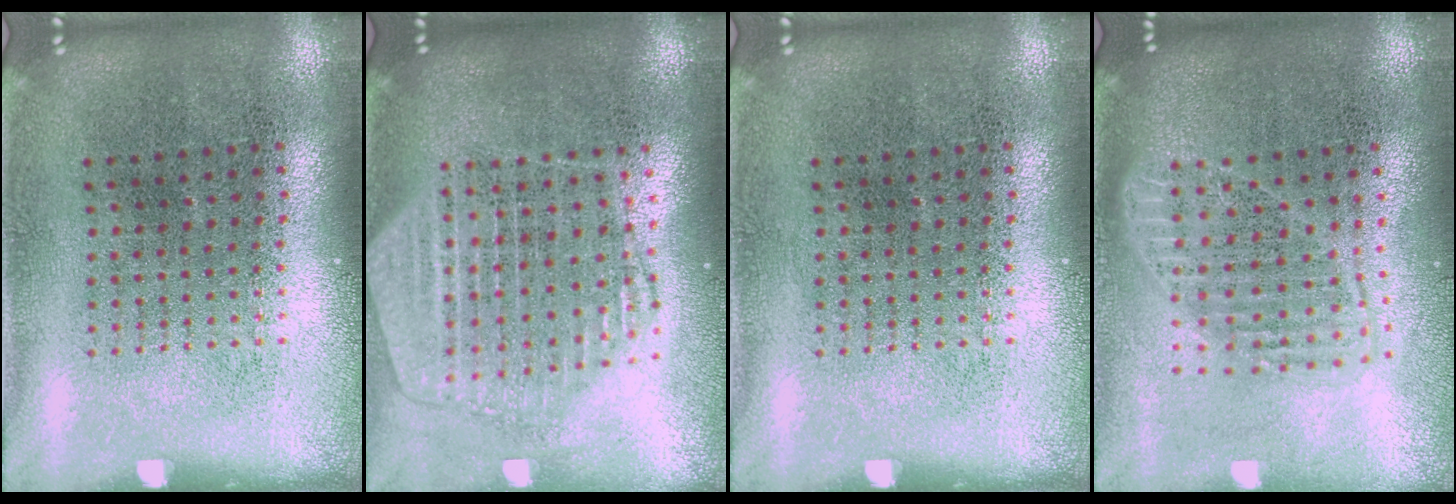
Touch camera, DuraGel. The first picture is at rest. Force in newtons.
{"total": 2.1, "press": 1.9, "slide": 0.9}
{"total": 0.0}
{"total": 1.7, "press": 1.5, "slide": 0.9}